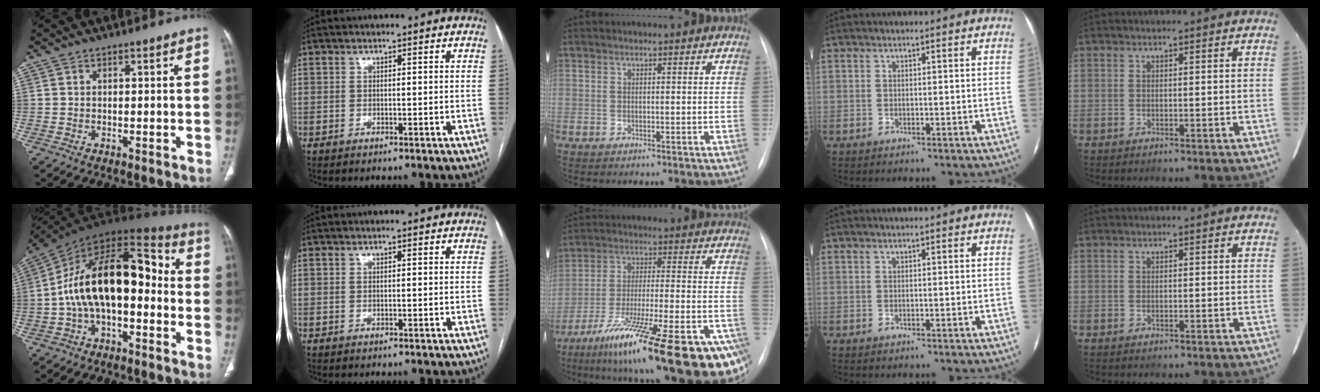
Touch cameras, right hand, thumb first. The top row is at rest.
{"thumb": {"total": 19.8, "force": [-1.7, 10.5, 16.6], "torque": [-0.257, 0.063, -0.036]}, "middle": {"total": 29.6, "force": [-18.8, 4.2, 22.4], "torque": [-0.258, -0.017, -0.292]}}